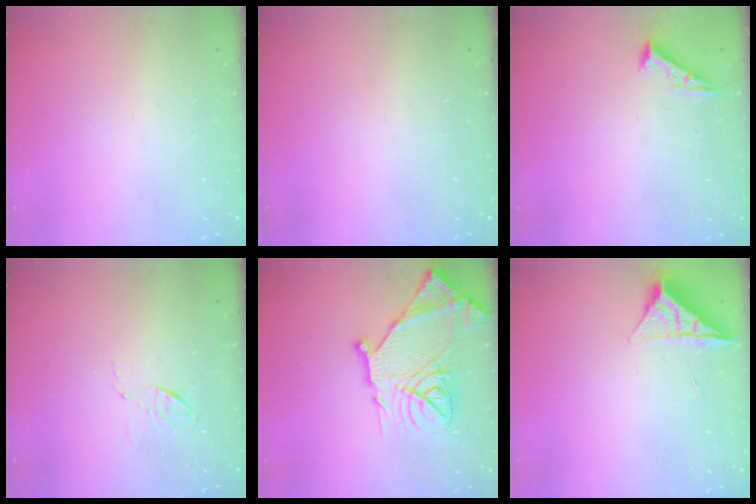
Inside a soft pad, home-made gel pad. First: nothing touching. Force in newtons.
{"total": 0.0}
{"total": 4.3, "press": 4.3, "slide": 0.6}
{"total": 4.0, "press": 3.7, "slide": 1.4}
{"total": 22.8, "press": 22.6, "slide": 2.3}
{"total": 6.5, "press": 6.5, "slide": 0.3}